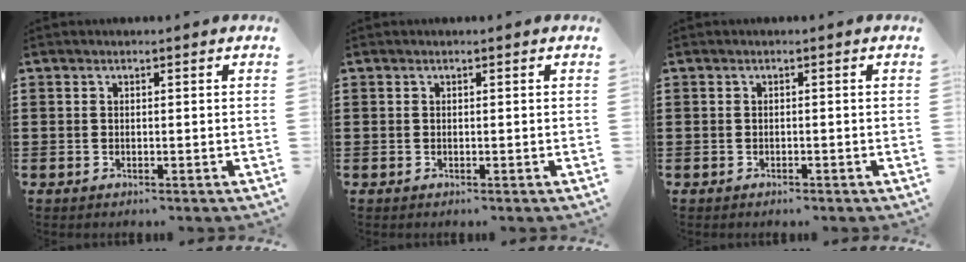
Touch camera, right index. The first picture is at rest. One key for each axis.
{"total": 0.0}
{"total": 0.5, "fx": -0.5, "fy": 0.1, "fz": 0.1, "tx": -0.005, "ty": -0.002, "tz": -0.010}